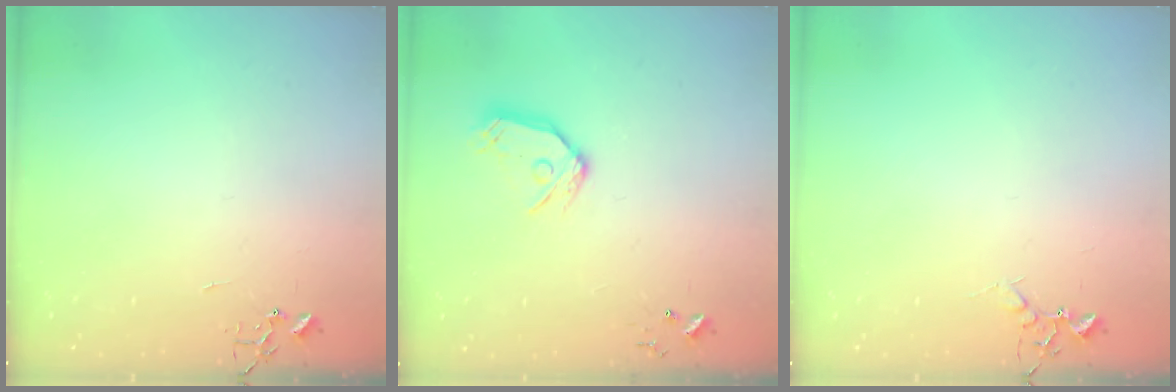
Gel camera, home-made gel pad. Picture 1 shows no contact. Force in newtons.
{"total": 11.3, "press": 11.2, "slide": 1.4}
{"total": 5.8, "press": 5.7, "slide": 1.0}